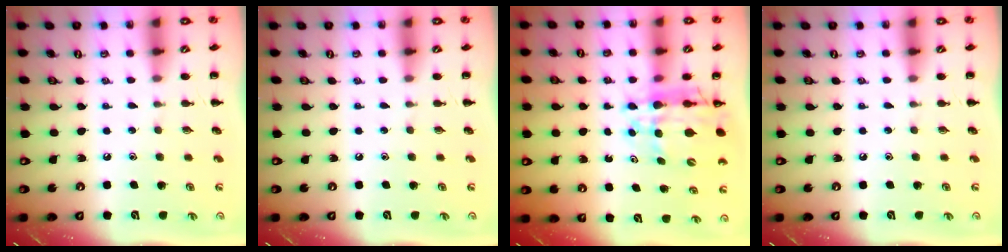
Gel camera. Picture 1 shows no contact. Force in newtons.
{"total": 0.0}
{"total": 11.2, "press": 10.7, "slide": 3.3}
{"total": 0.0}